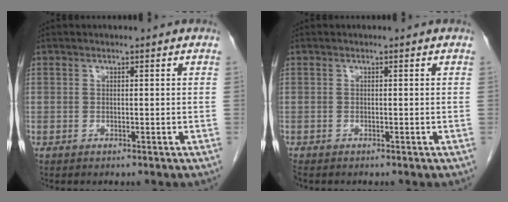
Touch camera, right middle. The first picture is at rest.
{"total": 0.7, "force": [-0.6, 0.2, 0.2], "torque": [-0.010, -0.002, -0.013]}